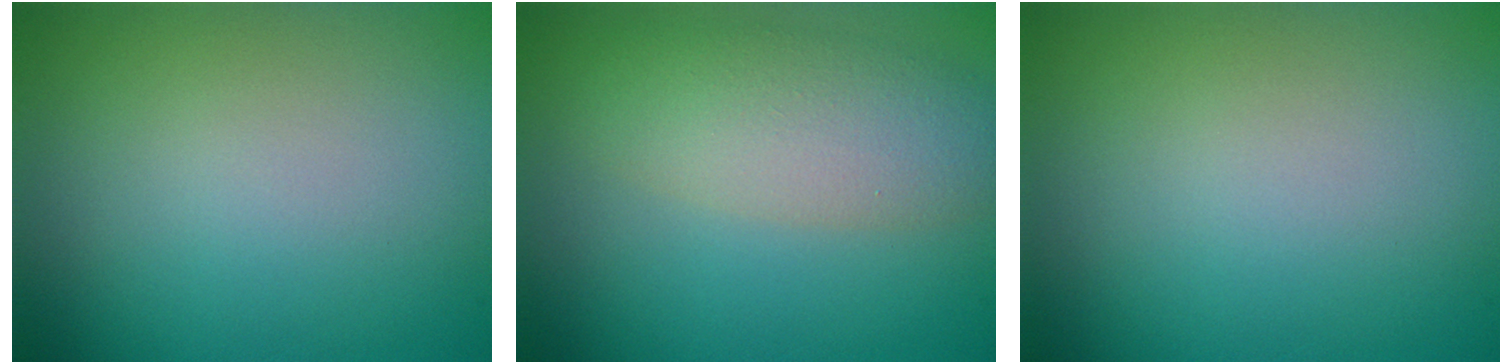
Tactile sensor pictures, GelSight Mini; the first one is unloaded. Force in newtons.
{"total": 5.1, "press": 5.1, "slide": 0.5}
{"total": 0.0}